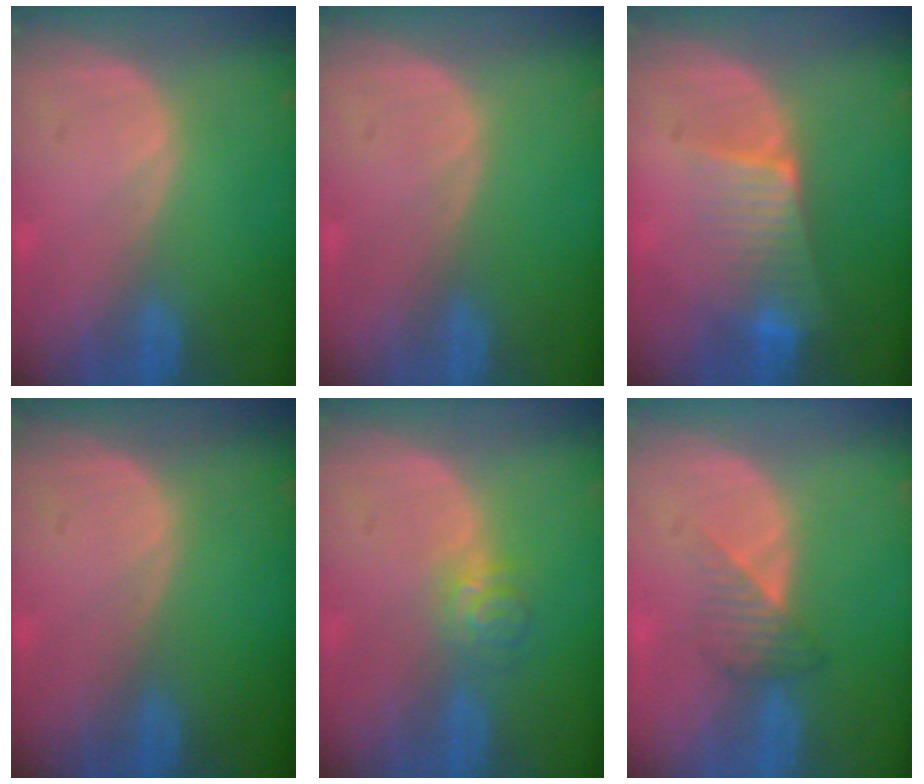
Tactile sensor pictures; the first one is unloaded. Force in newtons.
{"total": 0.0}
{"total": 6.6, "press": 5.9, "slide": 3.0}
{"total": 0.0}
{"total": 3.6, "press": 3.5, "slide": 1.0}
{"total": 3.2, "press": 3.0, "slide": 1.1}